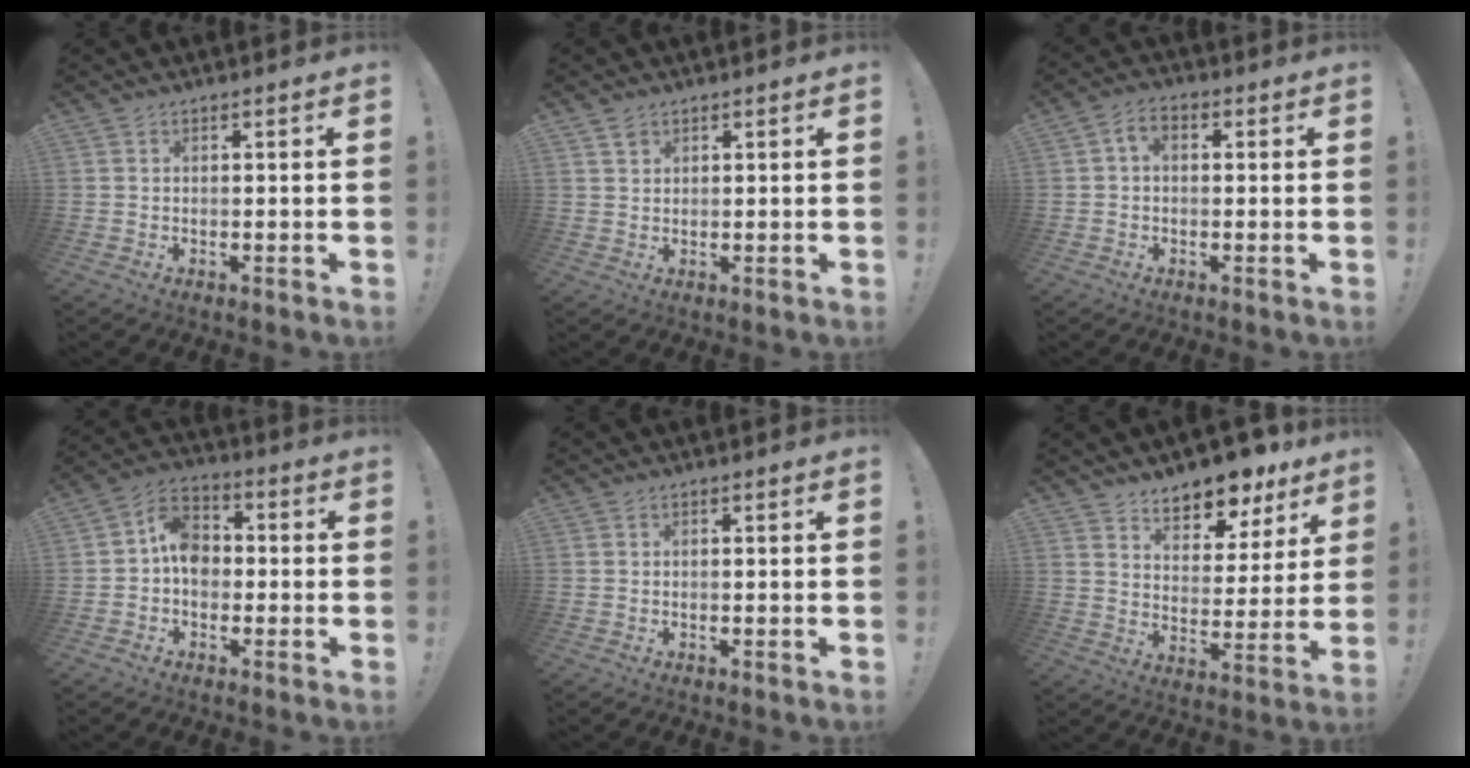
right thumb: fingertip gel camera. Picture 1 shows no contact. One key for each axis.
{"total": 1.7, "fx": 1.3, "fy": 0.9, "fz": 0.5, "tx": 0.002, "ty": -0.009, "tz": 0.022}
{"total": 3.9, "fx": 0.1, "fy": 2.5, "fz": 3.0, "tx": -0.040, "ty": 0.004, "tz": 0.001}
{"total": 9.7, "fx": -0.7, "fy": 7.5, "fz": 6.1, "tx": -0.098, "ty": 0.022, "tz": -0.008}
{"total": 0.0}
{"total": 11.3, "fx": 9.7, "fy": 4.6, "fz": 3.5, "tx": -0.049, "ty": -0.082, "tz": 0.173}